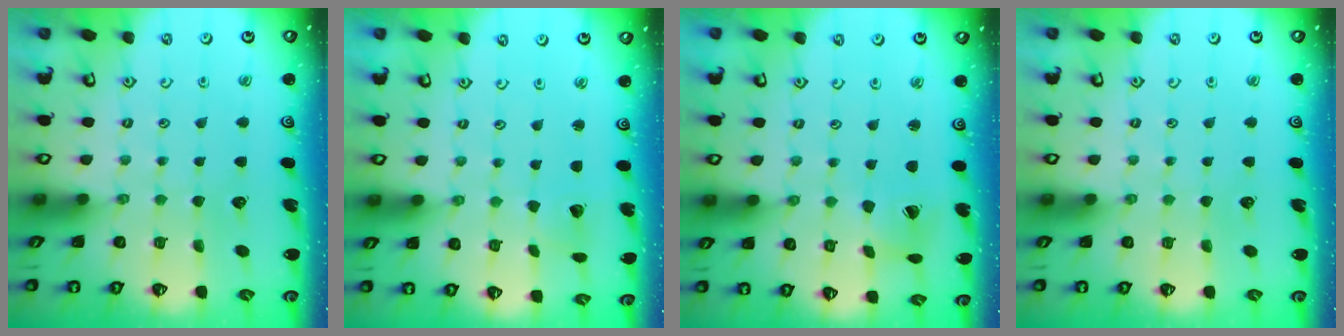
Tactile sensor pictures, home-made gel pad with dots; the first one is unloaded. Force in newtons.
{"total": 2.3, "press": 2.3, "slide": 0.1}
{"total": 3.7, "press": 3.7, "slide": 0.5}
{"total": 0.0}